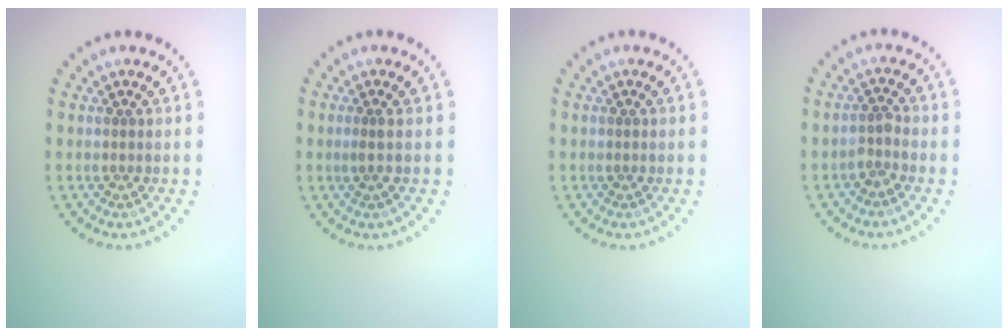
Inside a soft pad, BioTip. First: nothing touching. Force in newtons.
{"total": 0.7, "press": 0.4, "slide": 0.6}
{"total": 0.0}
{"total": 1.3, "press": 1.1, "slide": 0.7}